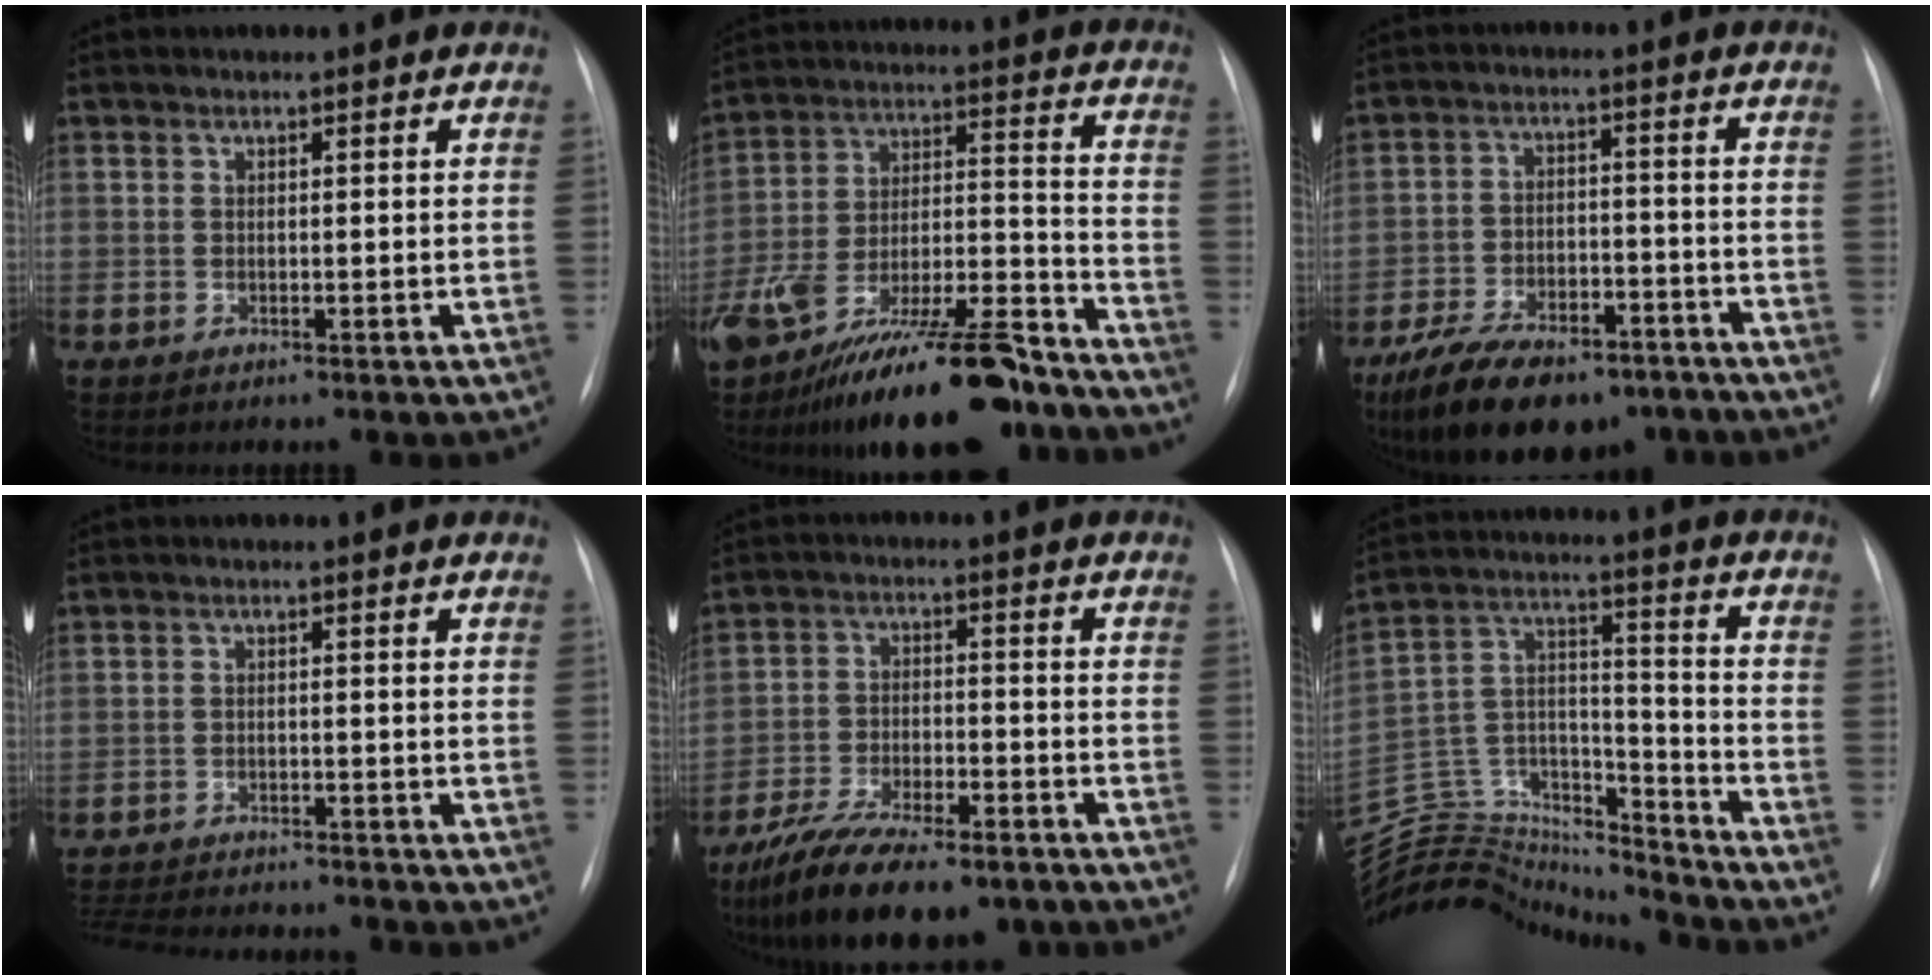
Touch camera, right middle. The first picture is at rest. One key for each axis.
{"total": 27.8, "fx": -21.0, "fy": 6.3, "fz": 17.0, "tx": -0.271, "ty": -0.006, "tz": -0.336}
{"total": 16.5, "fx": -12.1, "fy": 7.1, "fz": 8.7, "tx": -0.161, "ty": 0.003, "tz": -0.193}
{"total": 13.8, "fx": -12.7, "fy": 2.7, "fz": 4.8, "tx": -0.108, "ty": -0.010, "tz": -0.177}
{"total": 16.7, "fx": -12.6, "fy": 5.6, "fz": 9.4, "tx": -0.168, "ty": -0.012, "tz": -0.203}
{"total": 23.6, "fx": -22.4, "fy": 5.9, "fz": 4.7, "tx": -0.130, "ty": 0.051, "tz": -0.360}